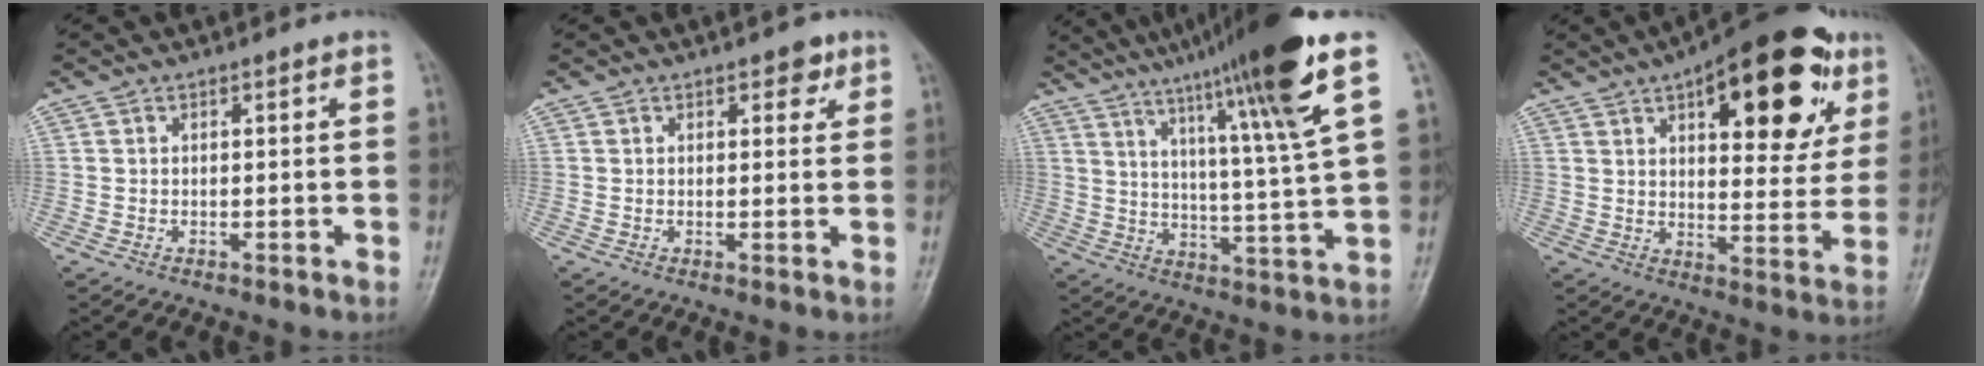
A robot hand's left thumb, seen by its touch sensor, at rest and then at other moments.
{"total": 2.8, "force": [1.6, 1.6, 1.6], "torque": [-0.003, -0.004, 0.017]}
{"total": 19.4, "force": [11.6, 0.1, 15.6], "torque": [-0.234, -0.042, 0.177]}
{"total": 24.2, "force": [11.1, 10.3, 18.9], "torque": [-0.217, -0.016, 0.153]}